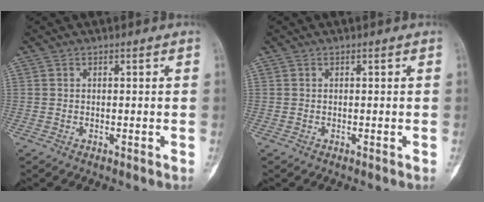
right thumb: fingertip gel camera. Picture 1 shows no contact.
{"total": 0.0}